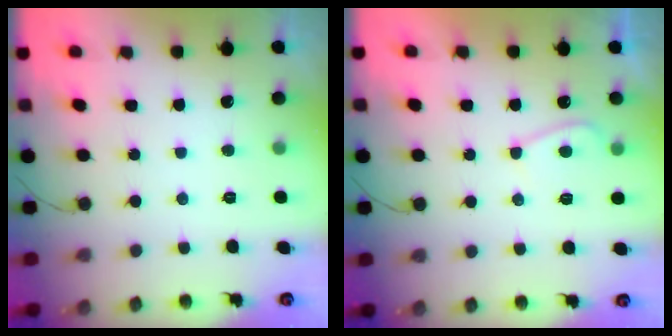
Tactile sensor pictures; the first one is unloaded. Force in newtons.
{"total": 5.6, "press": 5.5, "slide": 1.0}